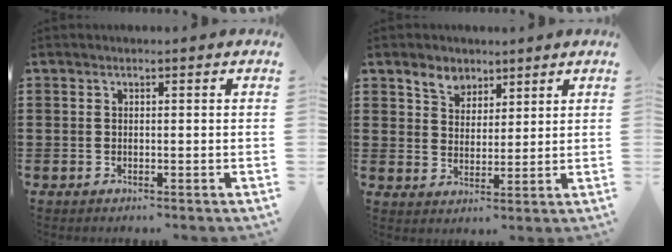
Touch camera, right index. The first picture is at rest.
{"total": 4.3, "force": [3.1, 2.8, 0.8], "torque": [-0.031, 0.011, 0.059]}